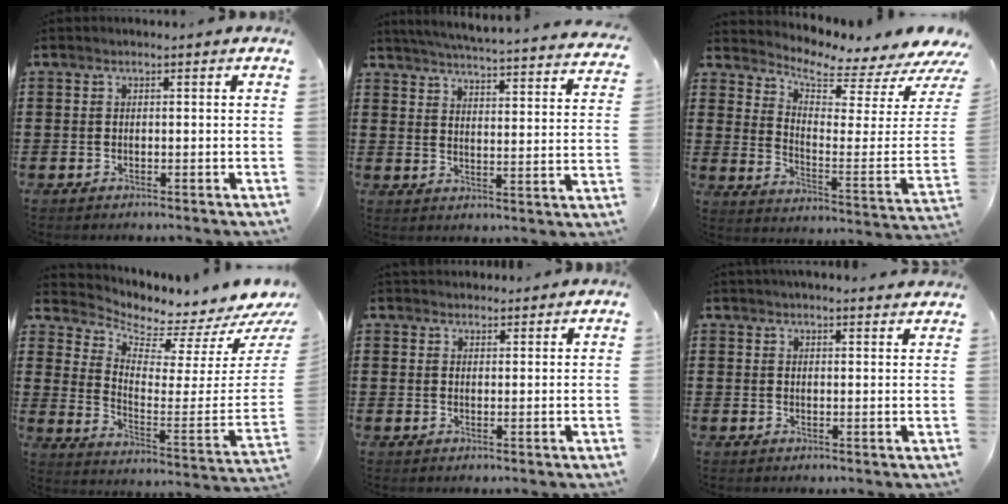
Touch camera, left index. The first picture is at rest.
{"total": 4.9, "force": [4.6, -0.9, 1.1], "torque": [-0.046, -0.045, 0.077]}
{"total": 4.6, "force": [4.2, 0.4, 1.8], "torque": [-0.048, -0.058, 0.064]}
{"total": 2.9, "force": [2.8, 0.6, 0.7], "torque": [-0.023, -0.063, 0.037]}
{"total": 1.3, "force": [1.2, 0.6, -0.1], "torque": [-0.001, 0.000, 0.025]}
{"total": 2.2, "force": [2.2, 0.2, 0.0], "torque": [-0.005, -0.006, 0.044]}